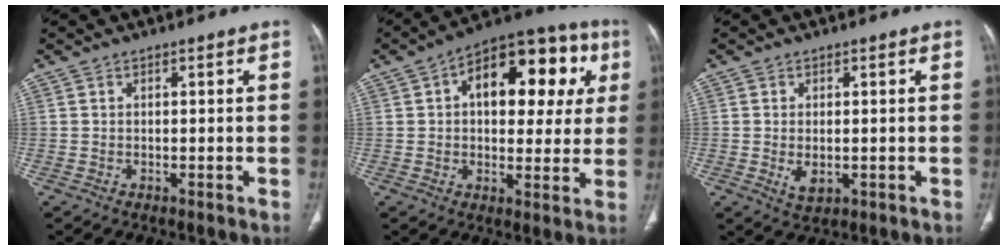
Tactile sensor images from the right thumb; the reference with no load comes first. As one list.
[{"total": 19.9, "force": [5.4, 11.1, 15.7], "torque": [-0.159, 0.023, 0.066]}, {"total": 3.3, "force": [-0.5, 1.9, 2.7], "torque": [-0.048, -0.006, 0.000]}]